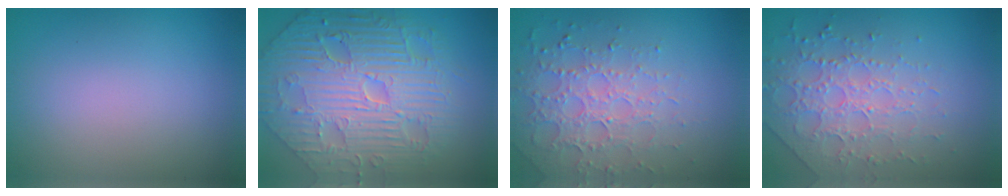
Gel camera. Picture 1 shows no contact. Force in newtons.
{"total": 9.4, "press": 7.1, "slide": 6.3}
{"total": 4.4, "press": 3.6, "slide": 2.6}
{"total": 3.7, "press": 3.5, "slide": 1.1}